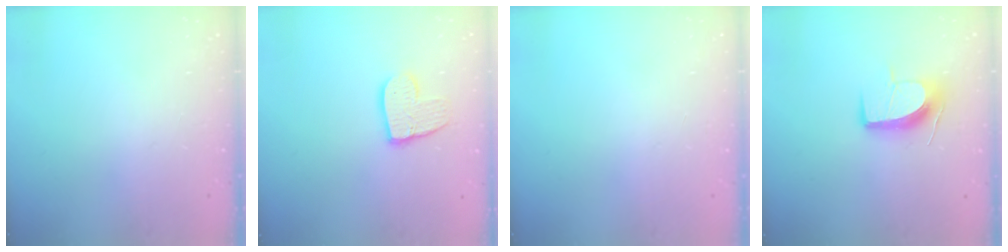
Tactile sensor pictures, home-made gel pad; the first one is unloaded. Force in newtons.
{"total": 10.5, "press": 10.5, "slide": 0.8}
{"total": 0.0}
{"total": 10.9, "press": 10.9, "slide": 0.2}